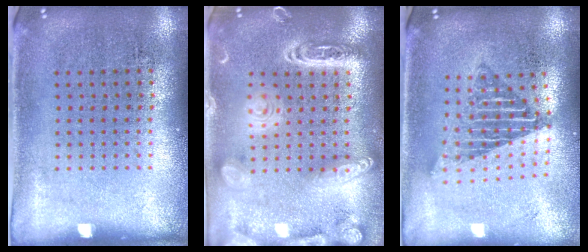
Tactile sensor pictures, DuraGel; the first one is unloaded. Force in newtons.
{"total": 4.1, "press": 4.1, "slide": 0.4}
{"total": 1.7, "press": 1.3, "slide": 1.0}